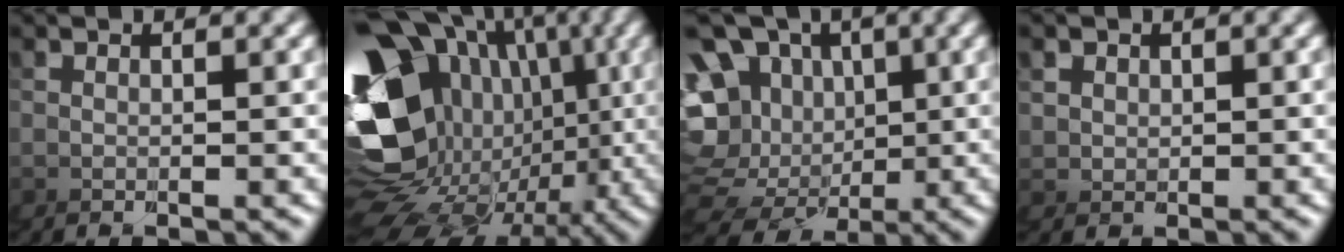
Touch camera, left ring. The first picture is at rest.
{"total": 17.9, "force": [-1.8, 12.1, 13.0], "torque": [-0.234, -0.026, -0.023]}
{"total": 10.1, "force": [1.3, 8.8, 4.9], "torque": [-0.128, -0.009, 0.015]}
{"total": 3.2, "force": [1.0, 2.9, -1.0], "torque": [-0.003, -0.012, 0.017]}